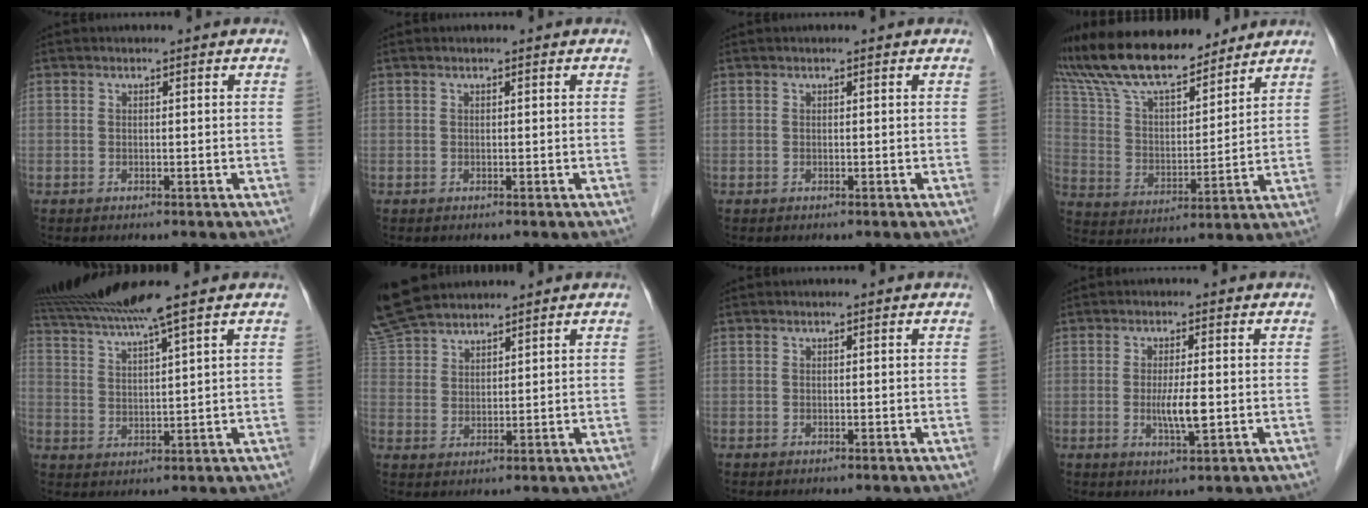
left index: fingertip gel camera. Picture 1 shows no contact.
{"total": 0.0}
{"total": 0.0}
{"total": 17.5, "force": [15.5, 4.2, 7.0], "torque": [-0.137, 0.021, 0.282]}
{"total": 10.0, "force": [8.2, -1.9, 5.3], "torque": [-0.096, 0.010, 0.144]}
{"total": 11.1, "force": [10.0, 3.2, 3.7], "torque": [-0.097, 0.031, 0.203]}
{"total": 0.0}
{"total": 3.9, "force": [-0.5, 0.3, 3.9], "torque": [-0.073, -0.011, -0.009]}